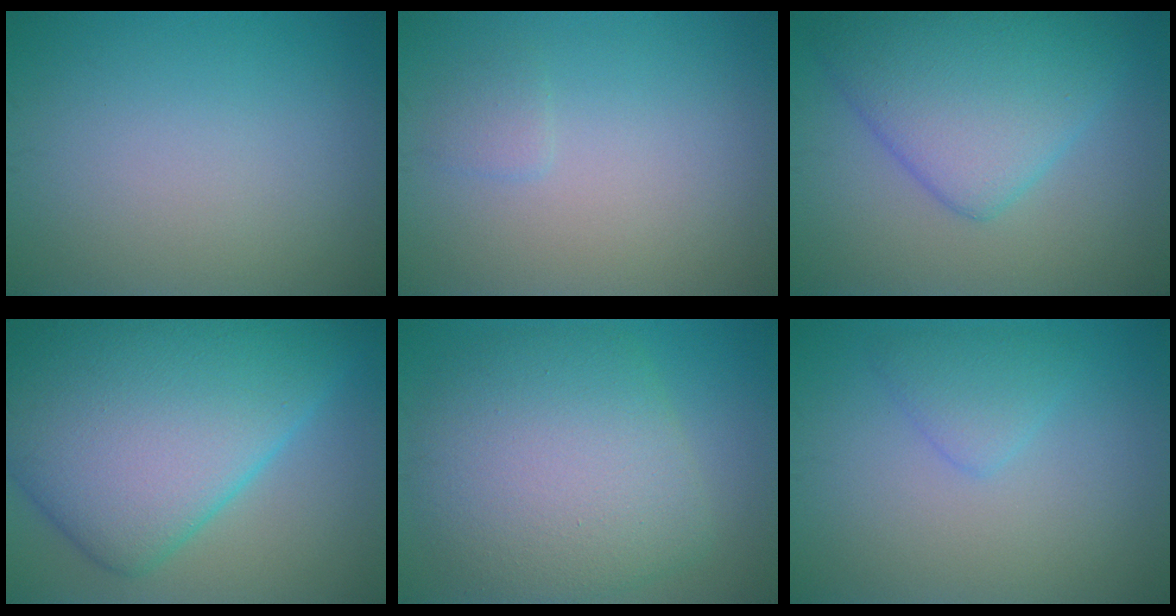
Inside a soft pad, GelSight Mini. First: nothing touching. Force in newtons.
{"total": 0.9, "press": 0.9, "slide": 0.1}
{"total": 7.3, "press": 7.3, "slide": 0.2}
{"total": 16.2, "press": 16.2, "slide": 0.3}
{"total": 8.9, "press": 8.9, "slide": 0.8}
{"total": 2.0, "press": 2.0, "slide": 0.0}